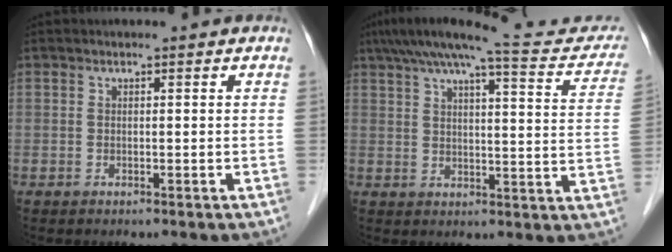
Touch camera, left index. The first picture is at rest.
{"total": 18.9, "force": [16.6, 2.6, 8.7], "torque": [-0.122, 0.008, 0.204]}